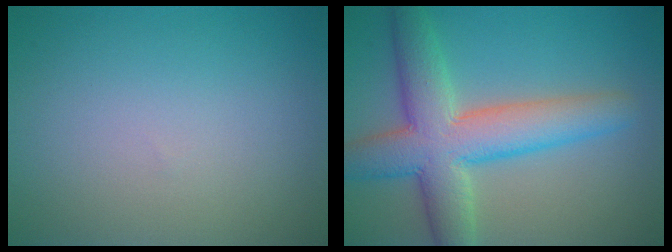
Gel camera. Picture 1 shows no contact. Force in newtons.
{"total": 8.3, "press": 8.3, "slide": 0.3}